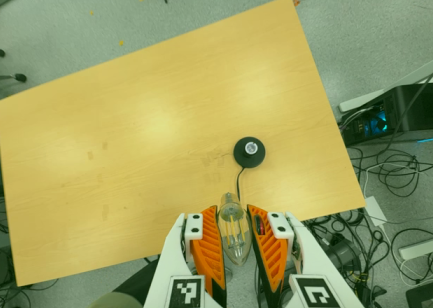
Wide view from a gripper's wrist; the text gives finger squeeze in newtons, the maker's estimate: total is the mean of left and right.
{"total": 18.4, "left": 19.9, "right": 17.0}